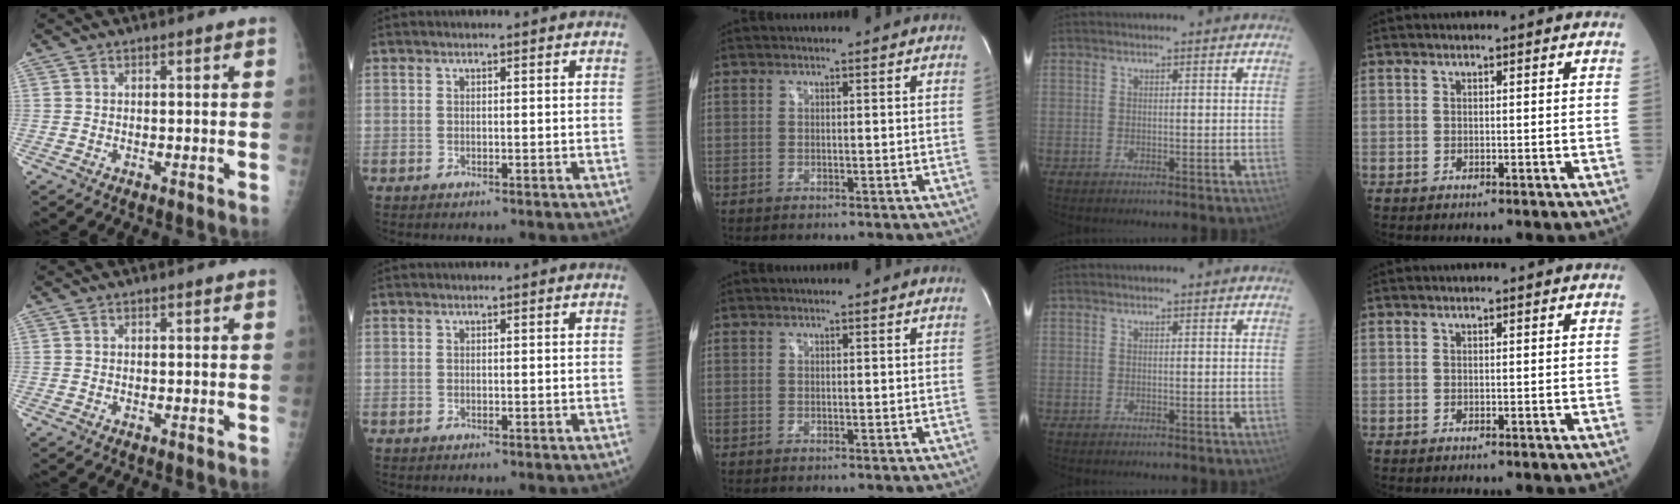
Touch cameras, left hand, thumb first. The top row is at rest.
{}